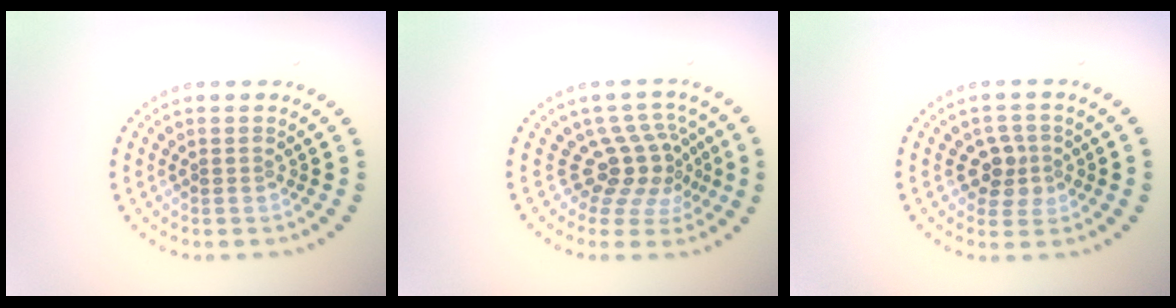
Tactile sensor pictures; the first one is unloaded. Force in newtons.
{"total": 4.0, "press": 2.6, "slide": 3.0}
{"total": 2.6, "press": 2.4, "slide": 1.1}